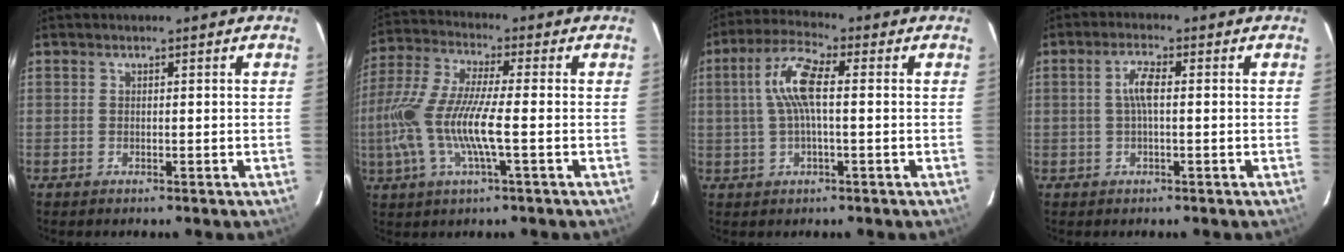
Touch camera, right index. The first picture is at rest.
{"total": 14.9, "force": [-3.0, 2.3, 14.4], "torque": [-0.294, -0.007, -0.060]}
{"total": 8.4, "force": [0.7, 2.3, 8.0], "torque": [-0.162, 0.015, 0.015]}
{"total": 3.6, "force": [0.1, 0.9, 3.5], "torque": [-0.070, 0.007, 0.003]}